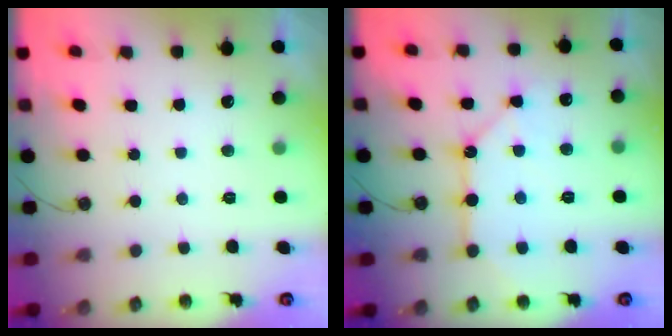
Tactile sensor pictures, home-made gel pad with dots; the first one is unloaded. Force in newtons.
{"total": 11.5, "press": 11.4, "slide": 1.2}